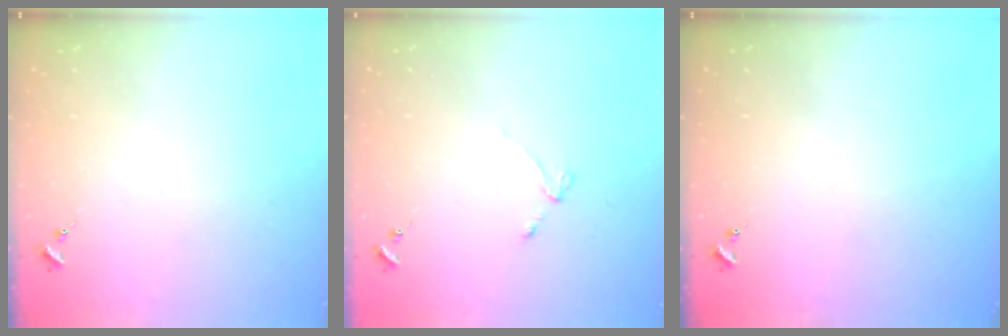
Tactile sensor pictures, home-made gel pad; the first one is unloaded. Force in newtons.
{"total": 3.1, "press": 3.0, "slide": 0.4}
{"total": 0.0}